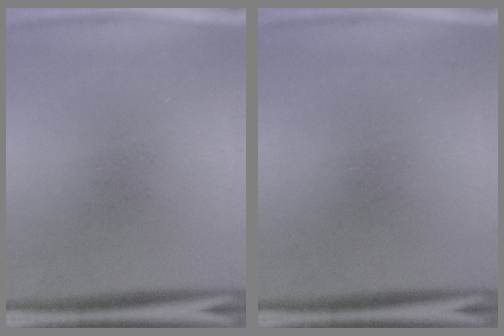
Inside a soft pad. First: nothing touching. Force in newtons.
{"total": 0.0}